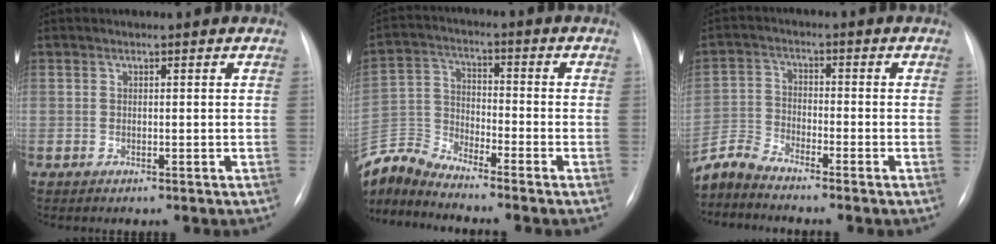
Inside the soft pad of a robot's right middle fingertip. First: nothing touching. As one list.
[{"total": 9.1, "force": [-9.0, -0.5, 1.1], "torque": [-0.036, 0.008, -0.181]}, {"total": 5.7, "force": [-5.6, -0.4, 0.5], "torque": [-0.020, -0.006, -0.114]}]